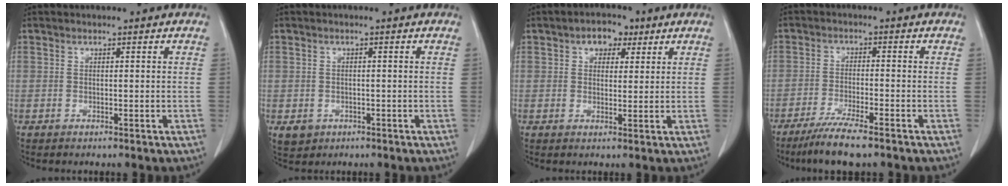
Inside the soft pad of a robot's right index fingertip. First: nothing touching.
{"total": 2.9, "force": [-1.0, 2.6, 0.6], "torque": [-0.004, 0.006, -0.006]}
{"total": 4.3, "force": [2.2, 2.8, 2.4], "torque": [-0.029, 0.018, 0.034]}
{"total": 7.3, "force": [-5.4, 0.3, 4.8], "torque": [-0.084, -0.018, -0.092]}